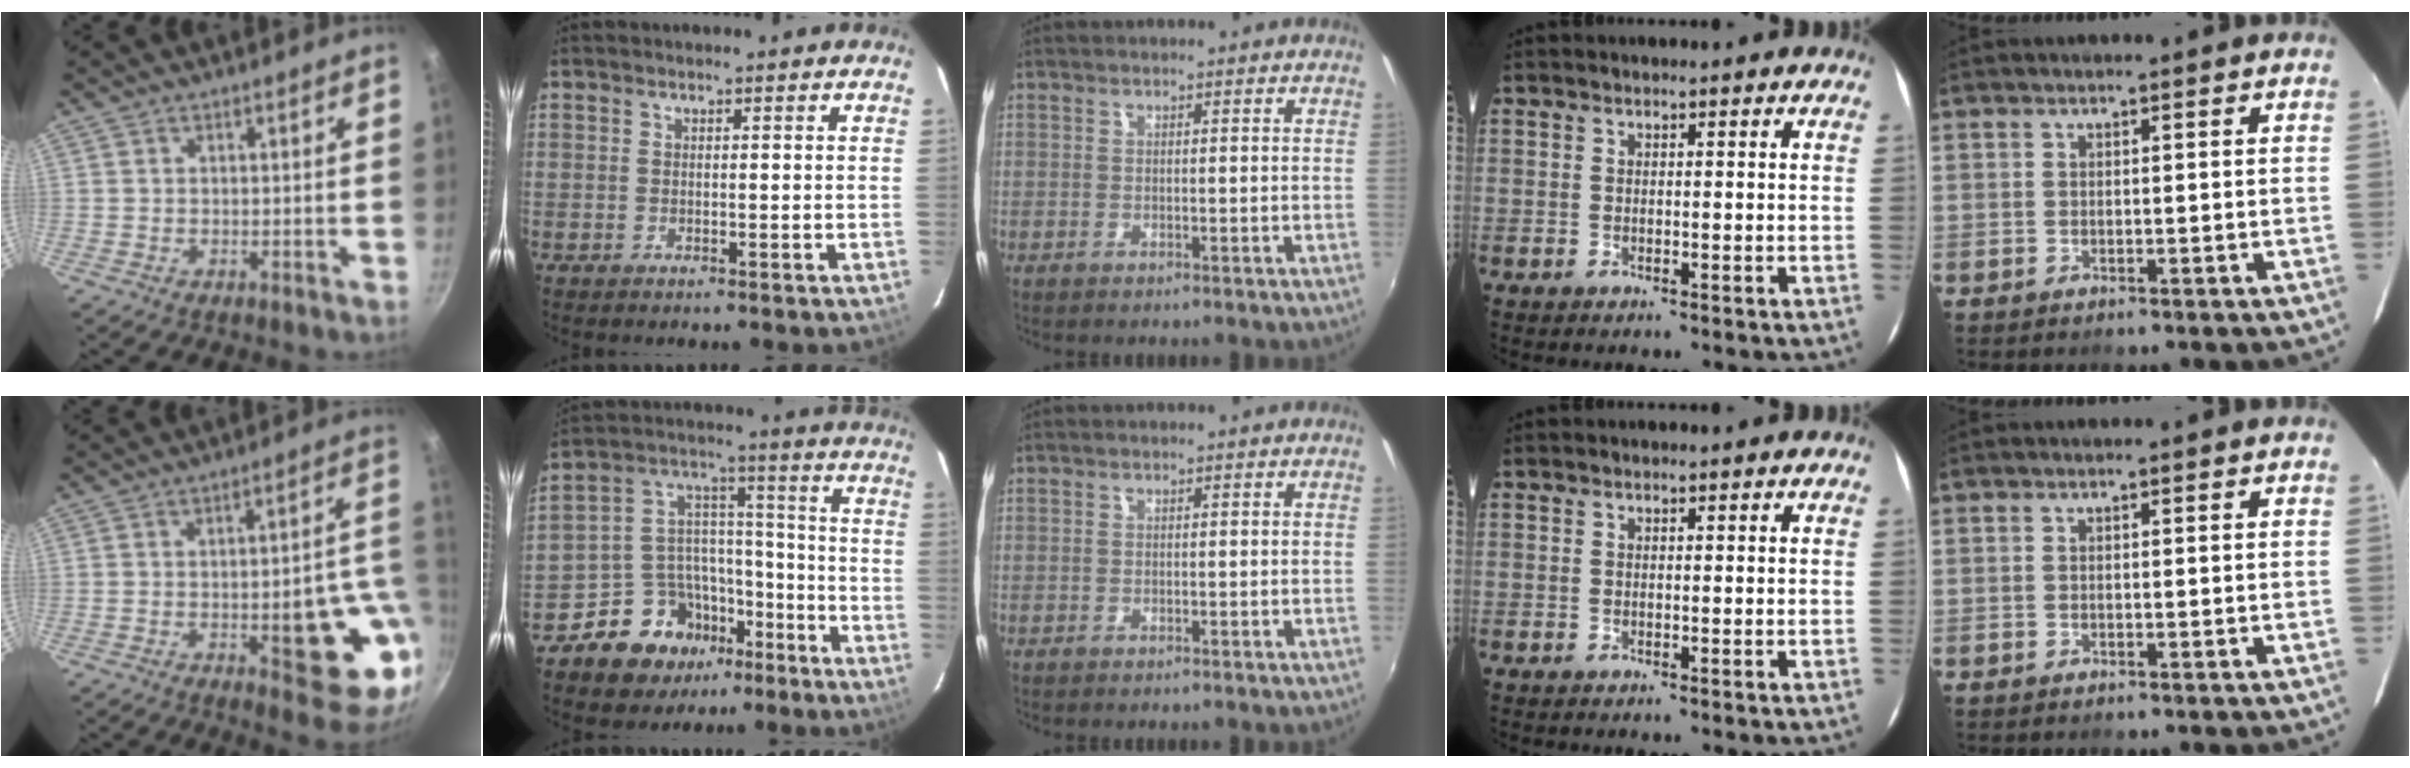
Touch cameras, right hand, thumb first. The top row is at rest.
{"thumb": {"total": 17.1, "force": [-4.2, 6.2, 15.4], "torque": [-0.141, 0.027, -0.053]}, "index": {"total": 13.5, "force": [-9.3, 9.2, 3.3], "torque": [-0.077, 0.065, -0.145]}}